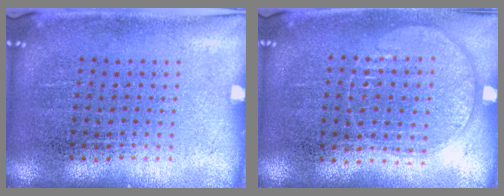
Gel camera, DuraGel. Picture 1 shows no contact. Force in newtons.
{"total": 1.0, "press": 0.9, "slide": 0.4}